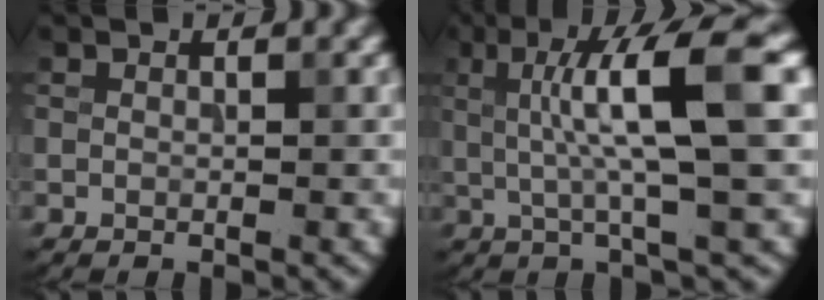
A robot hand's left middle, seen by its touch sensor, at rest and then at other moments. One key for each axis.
{"total": 9.0, "fx": 1.5, "fy": 1.5, "fz": 8.7, "tx": -0.131, "ty": 0.011, "tz": 0.025}